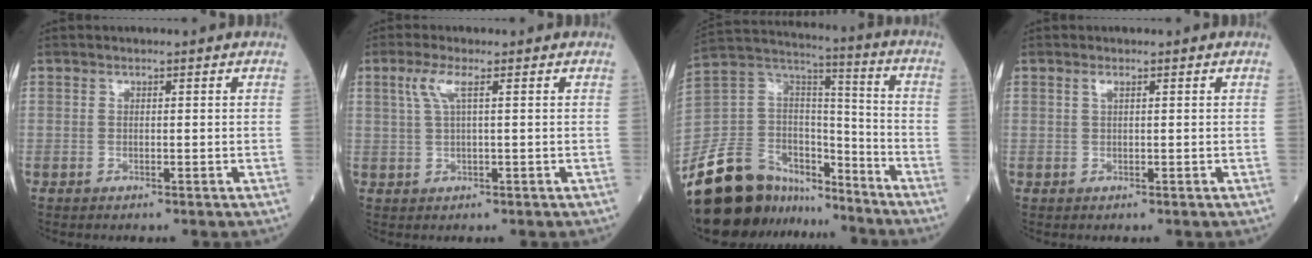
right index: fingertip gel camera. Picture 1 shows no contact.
{"total": 3.2, "force": [1.2, 0.1, 2.9], "torque": [-0.073, 0.012, 0.029]}
{"total": 21.1, "force": [-17.6, 9.2, 7.2], "torque": [-0.165, 0.044, -0.305]}
{"total": 0.8, "force": [0.4, 0.0, 0.7], "torque": [-0.021, 0.003, 0.008]}